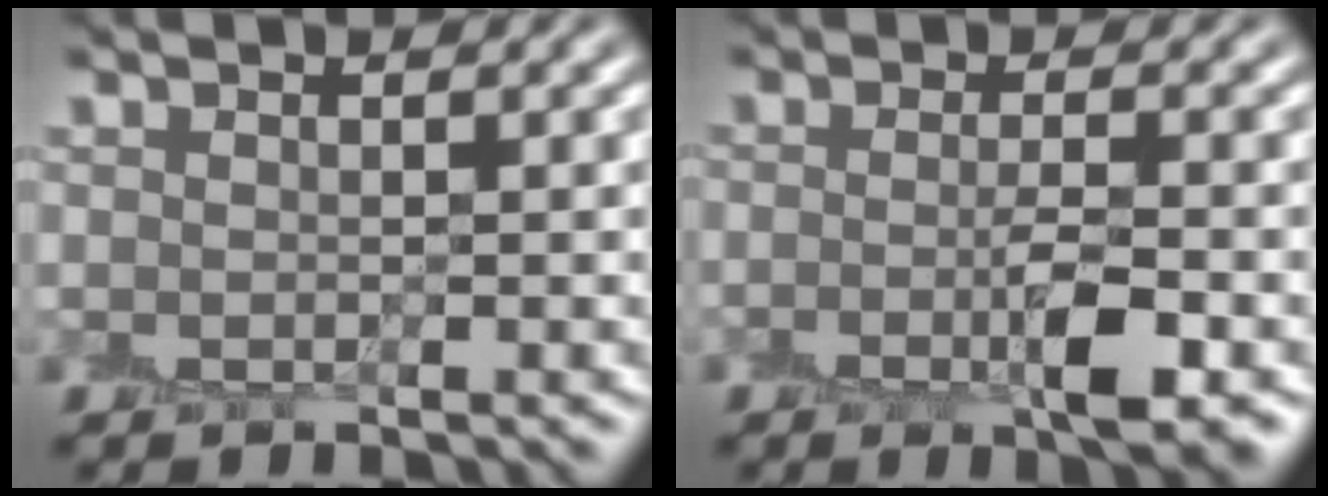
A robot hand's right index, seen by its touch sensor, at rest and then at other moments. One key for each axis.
{"total": 3.2, "fx": -1.0, "fy": 0.7, "fz": 2.9, "tx": -0.049, "ty": -0.004, "tz": -0.015}